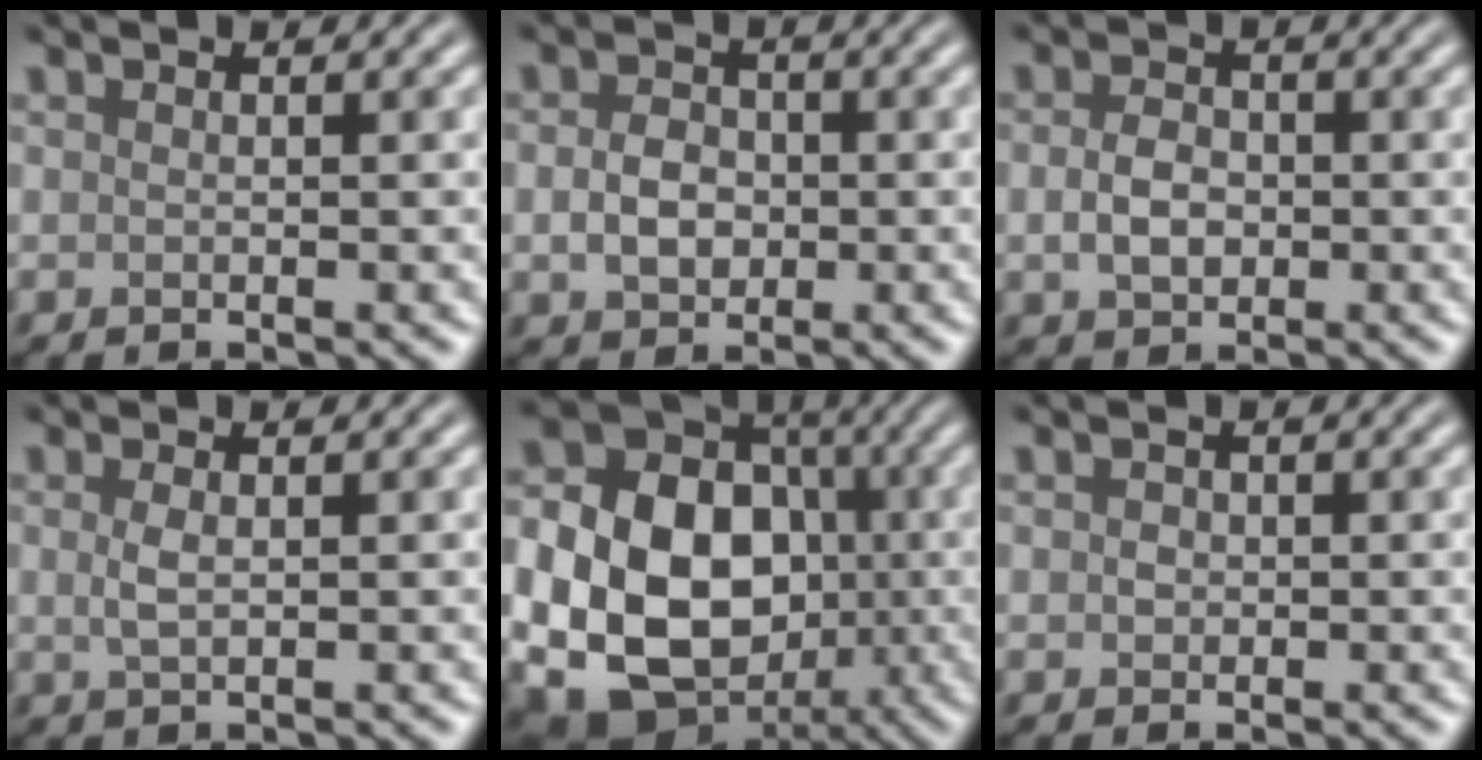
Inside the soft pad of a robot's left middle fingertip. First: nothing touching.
{"total": 3.2, "force": [-0.4, 2.5, 2.0], "torque": [-0.038, 0.001, -0.013]}
{"total": 2.8, "force": [-0.3, 2.1, 1.9], "torque": [-0.038, -0.001, -0.010]}
{"total": 1.4, "force": [0.3, 0.6, 1.3], "torque": [-0.032, -0.001, 0.006]}
{"total": 17.0, "force": [-2.9, 13.4, 10.0], "torque": [-0.188, -0.018, -0.060]}
{"total": 0.9, "force": [0.1, 0.8, 0.3], "torque": [-0.003, 0.000, -0.002]}